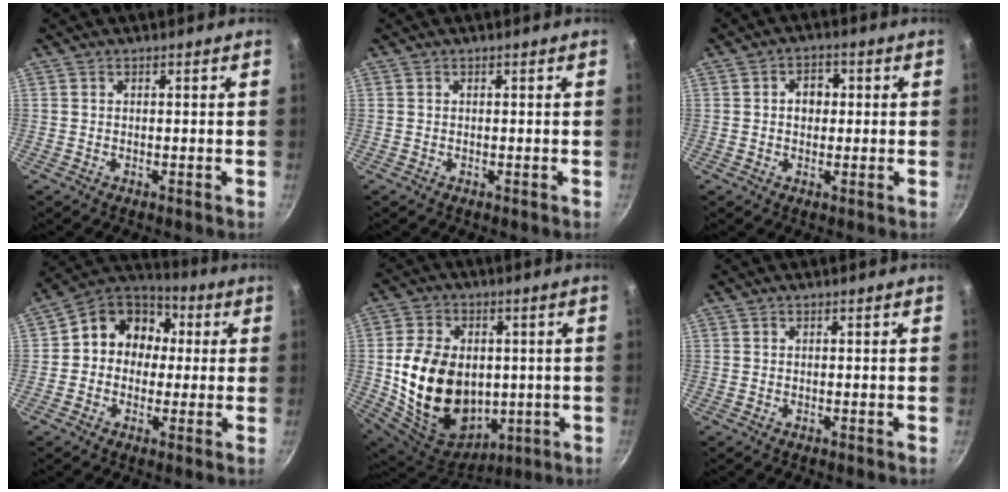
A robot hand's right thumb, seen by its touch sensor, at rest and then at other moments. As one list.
[{"total": 0.0}, {"total": 4.2, "force": [0.4, 3.4, 2.5], "torque": [-0.010, 0.008, 0.002]}, {"total": 12.5, "force": [1.1, 10.8, 6.1], "torque": [-0.053, 0.031, -0.005]}, {"total": 21.2, "force": [0.0, 15.7, 14.2], "torque": [-0.236, -0.003, 0.023]}, {"total": 0.0}]